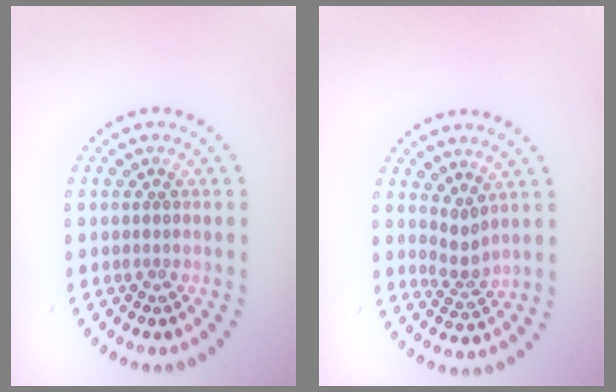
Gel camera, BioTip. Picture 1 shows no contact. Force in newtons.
{"total": 2.0, "press": 1.3, "slide": 1.5}